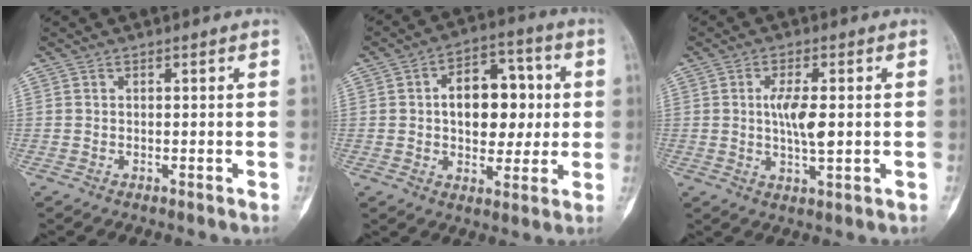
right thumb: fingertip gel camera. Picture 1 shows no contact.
{"total": 14.0, "force": [1.3, 8.9, 10.8], "torque": [-0.109, 0.021, 0.016]}
{"total": 6.4, "force": [0.4, 2.4, 5.9], "torque": [-0.108, -0.006, 0.006]}